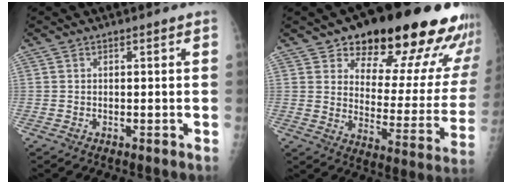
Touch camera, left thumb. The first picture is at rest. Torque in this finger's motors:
{"motor_torque": [0.59, 0.82, 1.44, -1.34, 0.26]}